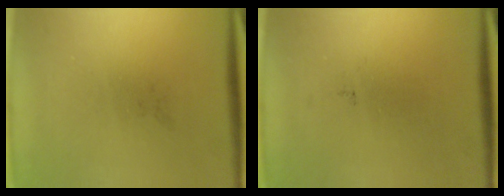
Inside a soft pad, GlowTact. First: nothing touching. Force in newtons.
{"total": 0.0}